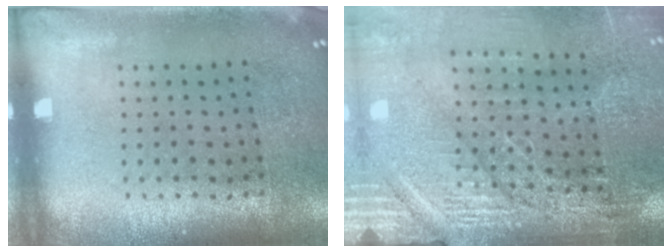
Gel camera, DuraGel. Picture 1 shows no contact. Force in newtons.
{"total": 3.3, "press": 3.3, "slide": 0.0}